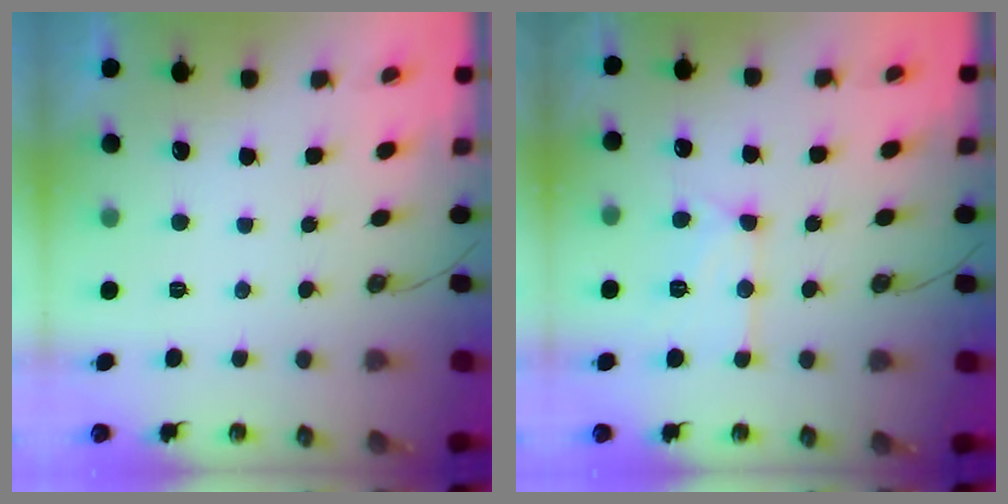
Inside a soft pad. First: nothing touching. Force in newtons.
{"total": 13.1, "press": 13.1, "slide": 1.3}